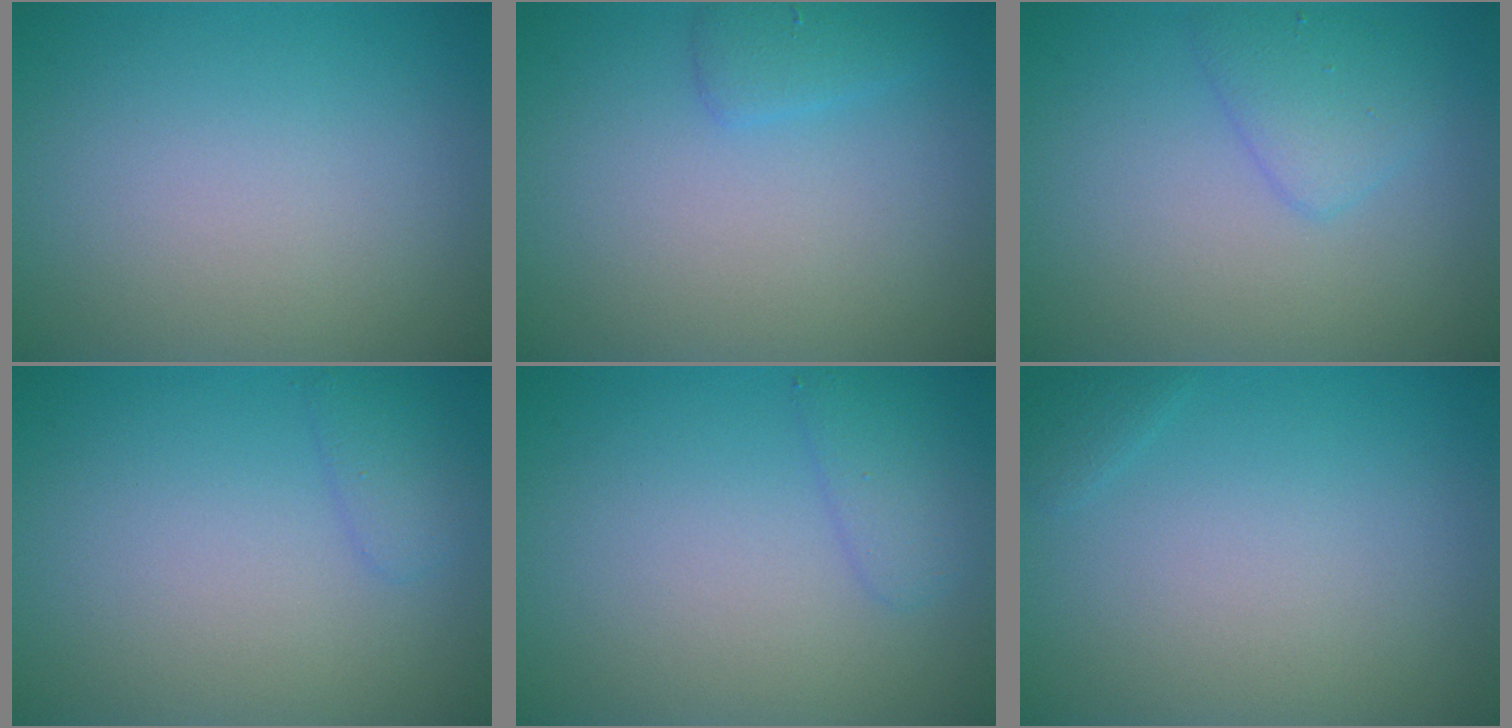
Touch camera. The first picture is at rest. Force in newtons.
{"total": 1.4, "press": 1.4, "slide": 0.2}
{"total": 2.3, "press": 2.2, "slide": 0.1}
{"total": 1.3, "press": 1.3, "slide": 0.1}
{"total": 1.7, "press": 1.7, "slide": 0.1}
{"total": 0.7, "press": 0.7, "slide": 0.1}